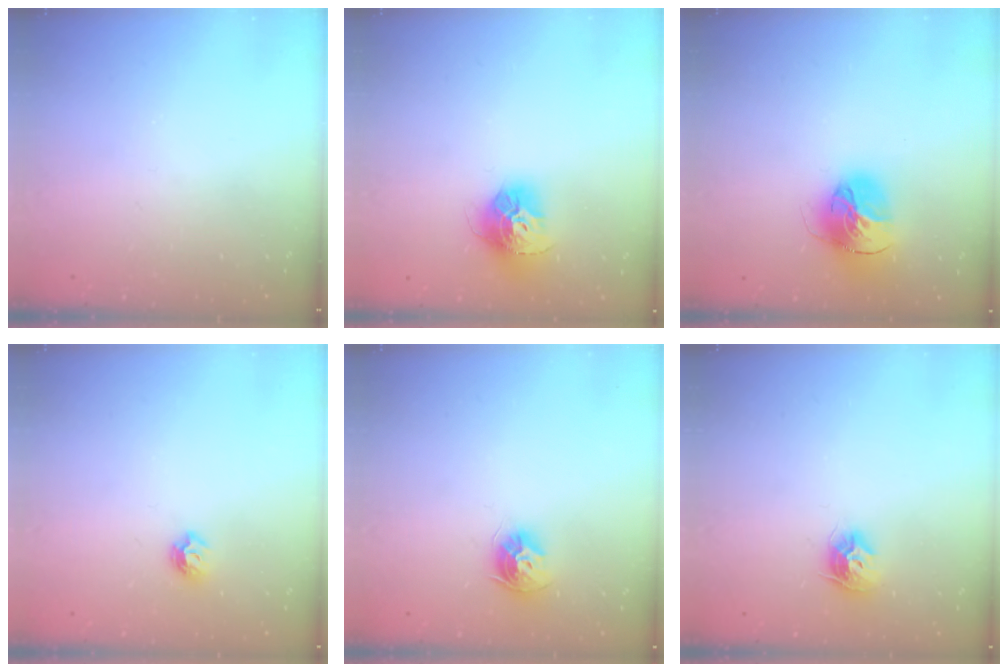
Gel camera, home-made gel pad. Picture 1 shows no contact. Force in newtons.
{"total": 13.6, "press": 13.5, "slide": 1.4}
{"total": 16.4, "press": 16.4, "slide": 1.6}
{"total": 6.4, "press": 6.4, "slide": 0.7}
{"total": 9.3, "press": 9.3, "slide": 1.0}
{"total": 9.3, "press": 9.3, "slide": 0.2}